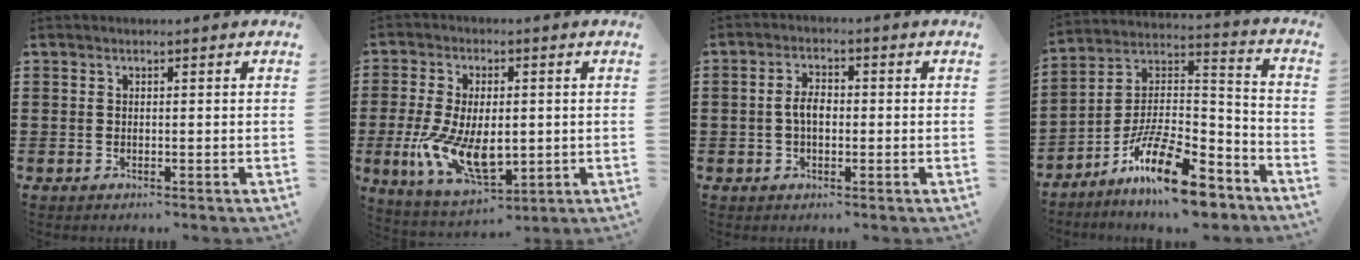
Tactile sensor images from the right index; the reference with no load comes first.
{"total": 11.4, "force": [-1.4, 6.0, 9.6], "torque": [-0.205, -0.002, -0.019]}
{"total": 3.5, "force": [-0.3, 1.9, 2.9], "torque": [-0.061, 0.003, -0.009]}
{"total": 15.2, "force": [-10.7, 3.8, 10.1], "torque": [-0.180, 0.036, -0.191]}